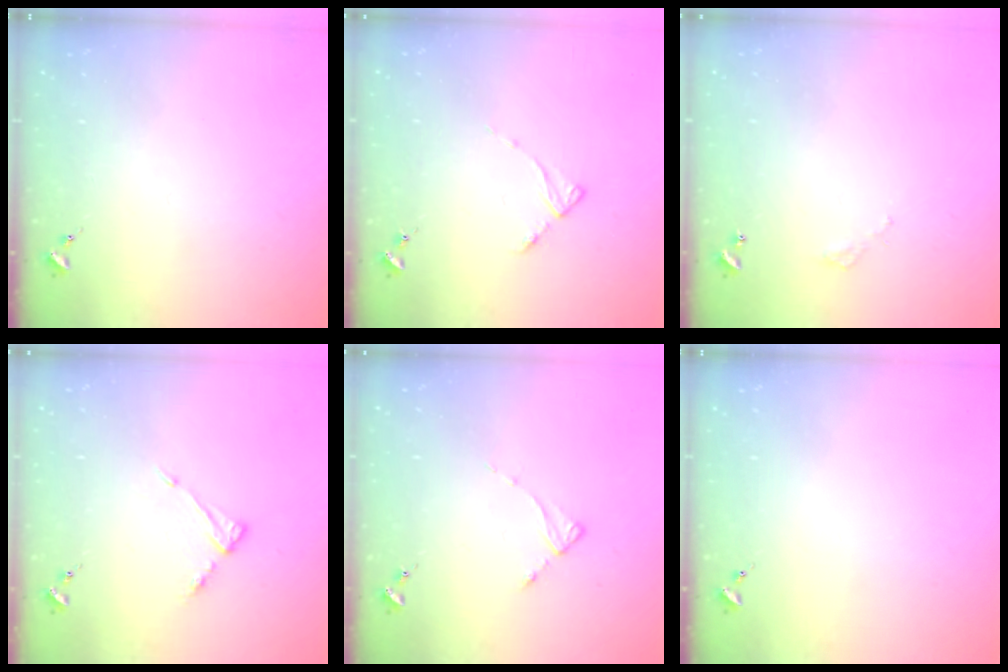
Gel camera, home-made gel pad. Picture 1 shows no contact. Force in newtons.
{"total": 3.1, "press": 3.1, "slide": 0.4}
{"total": 2.8, "press": 2.8, "slide": 0.2}
{"total": 5.6, "press": 5.6, "slide": 0.3}
{"total": 2.1, "press": 2.0, "slide": 0.4}
{"total": 0.0}